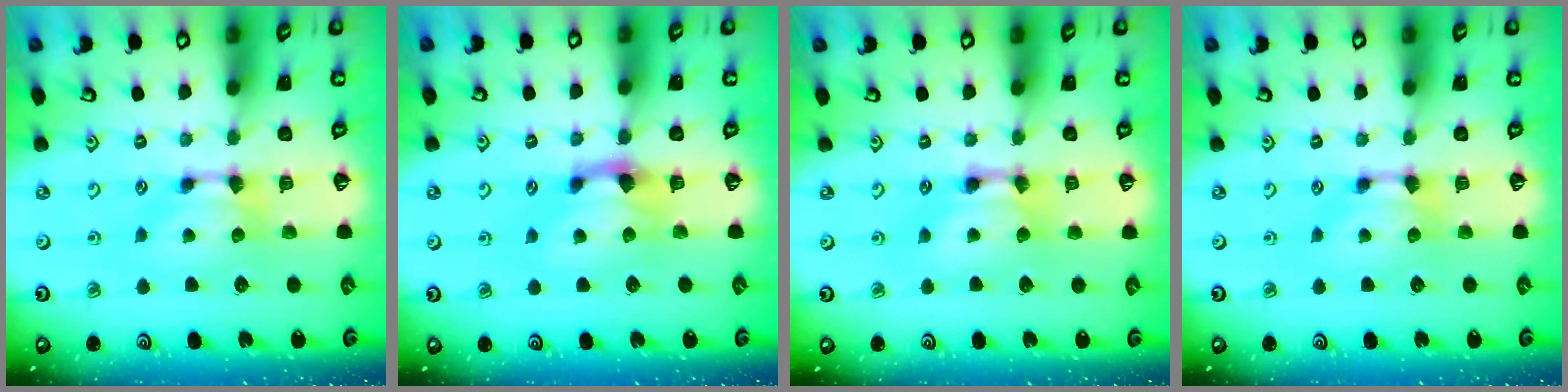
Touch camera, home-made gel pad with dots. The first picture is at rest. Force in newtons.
{"total": 1.2, "press": 0.5, "slide": 1.1}
{"total": 1.7, "press": 1.7, "slide": 0.1}
{"total": 0.0}